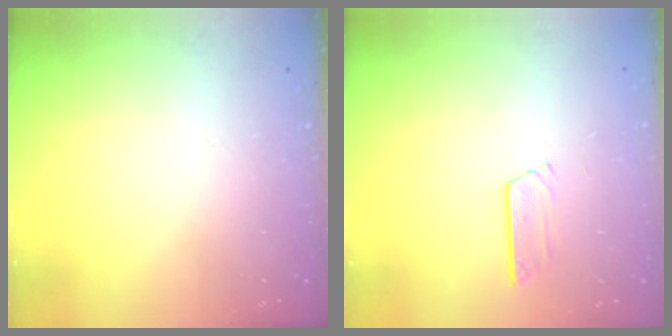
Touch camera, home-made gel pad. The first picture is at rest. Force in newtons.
{"total": 2.7, "press": 2.7, "slide": 0.2}